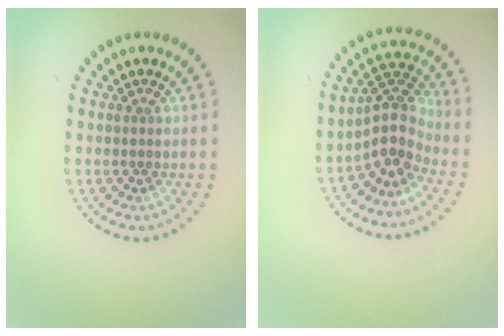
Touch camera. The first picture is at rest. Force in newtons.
{"total": 3.8, "press": 2.9, "slide": 2.4}